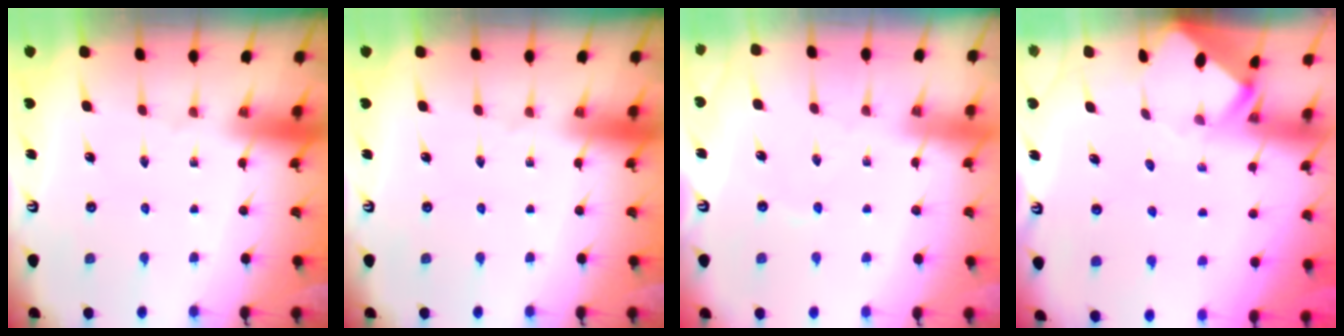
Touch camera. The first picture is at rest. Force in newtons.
{"total": 0.0}
{"total": 1.6, "press": 1.6, "slide": 0.3}
{"total": 3.7, "press": 3.7, "slide": 0.2}